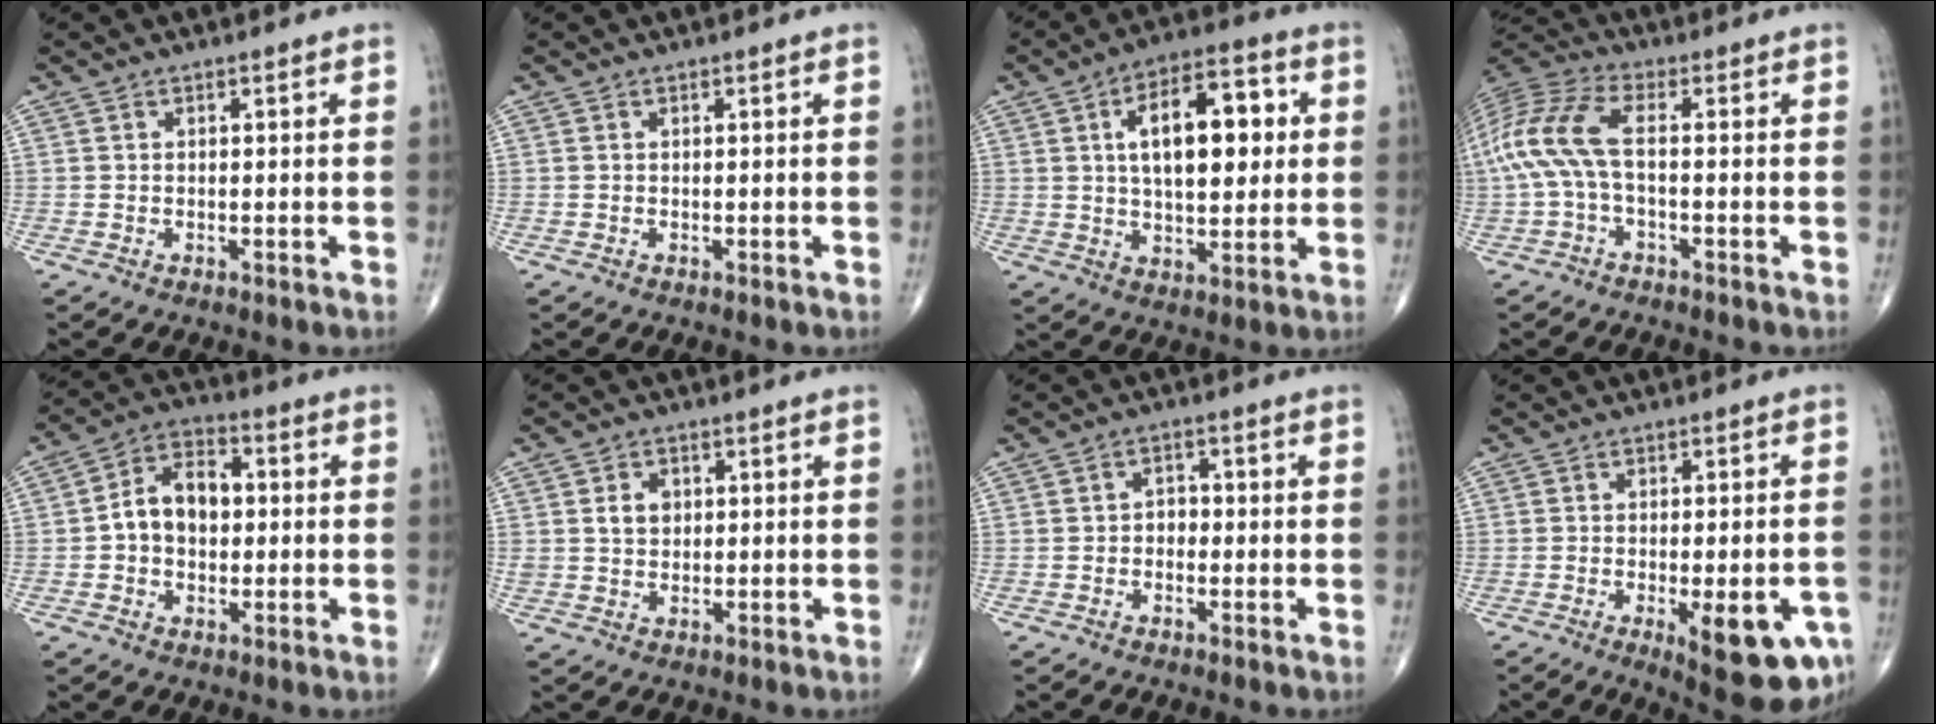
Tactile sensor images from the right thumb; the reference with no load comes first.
{"total": 0.0}
{"total": 15.6, "force": [3.1, 7.9, 13.2], "torque": [-0.178, 0.011, 0.048]}
{"total": 10.8, "force": [-0.8, 4.1, 9.9], "torque": [-0.239, 0.034, -0.024]}
{"total": 10.1, "force": [0.2, 7.1, 7.2], "torque": [-0.100, 0.027, -0.004]}
{"total": 3.8, "force": [1.0, 3.0, 2.1], "torque": [-0.020, -0.003, 0.018]}
{"total": 2.5, "force": [-0.4, 2.0, 1.5], "torque": [-0.007, 0.012, -0.013]}
{"total": 13.1, "force": [-5.0, 4.3, 11.3], "torque": [-0.120, 0.002, -0.052]}